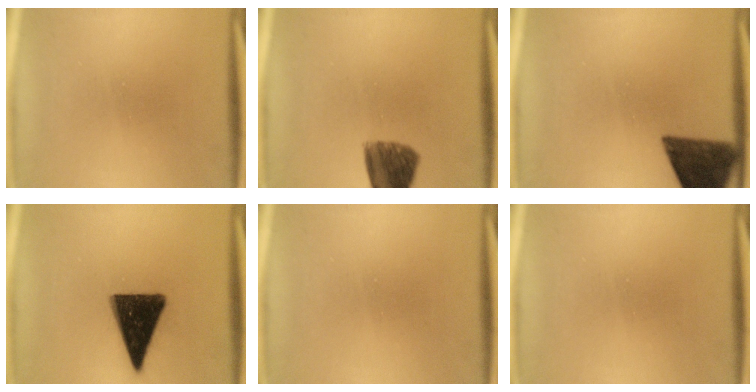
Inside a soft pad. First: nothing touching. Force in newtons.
{"total": 8.6}
{"total": 11.6}
{"total": 15.0}
{"total": 0.0}
{"total": 0.0}